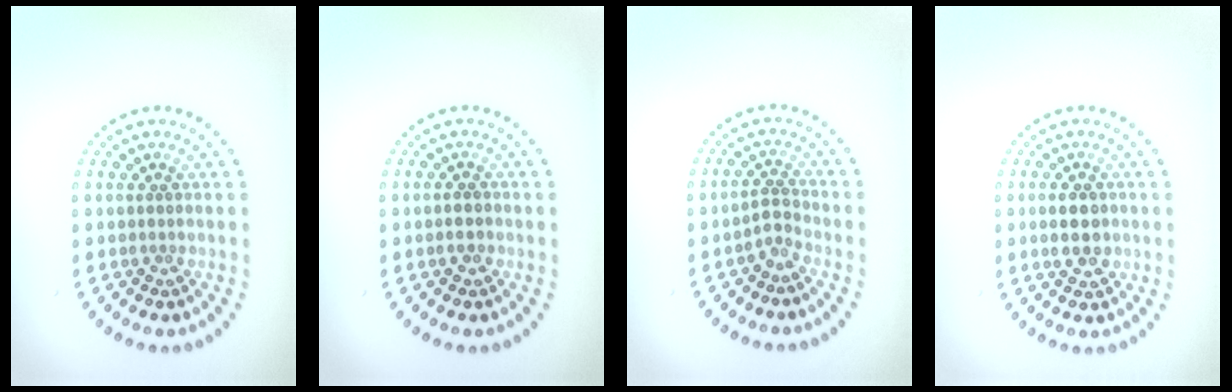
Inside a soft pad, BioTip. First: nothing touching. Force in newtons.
{"total": 1.2, "press": 1.2, "slide": 0.3}
{"total": 1.6, "press": 1.0, "slide": 1.2}
{"total": 2.6, "press": 2.6, "slide": 0.1}